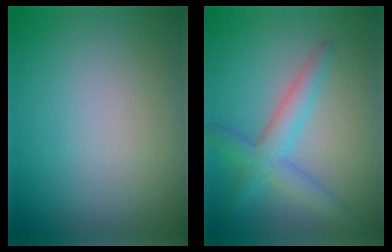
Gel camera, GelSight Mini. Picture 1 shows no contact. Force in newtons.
{"total": 3.5, "press": 3.5, "slide": 0.2}